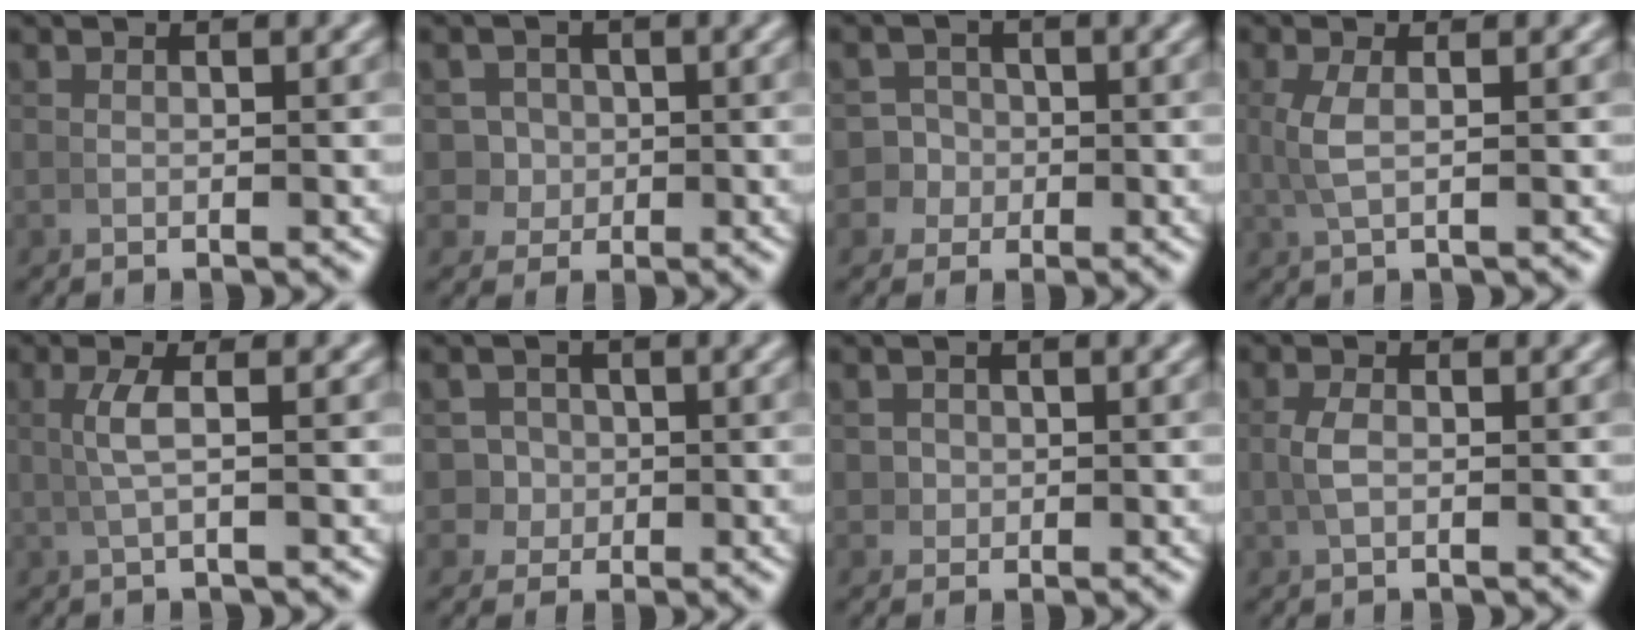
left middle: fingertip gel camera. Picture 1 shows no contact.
{"total": 3.6, "force": [-0.1, 3.4, 1.3], "torque": [-0.031, -0.015, 0.006]}
{"total": 4.9, "force": [-1.3, 4.6, 1.2], "torque": [-0.036, -0.022, -0.020]}
{"total": 2.1, "force": [0.4, 0.3, 2.0], "torque": [-0.048, 0.004, 0.014]}
{"total": 2.1, "force": [0.3, -0.3, 2.0], "torque": [-0.041, 0.008, 0.008]}
{"total": 3.7, "force": [-0.5, 3.5, 1.2], "torque": [-0.032, -0.018, 0.000]}
{"total": 1.7, "force": [0.3, 1.6, 0.5], "torque": [-0.017, -0.006, 0.010]}
{"total": 1.4, "force": [0.0, 0.5, 1.3], "torque": [-0.035, 0.003, 0.002]}